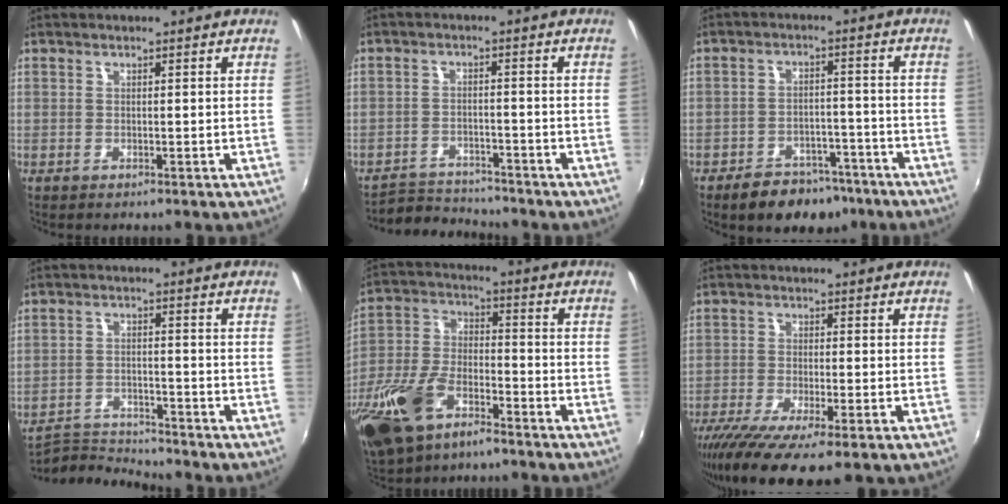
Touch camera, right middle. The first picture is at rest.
{"total": 6.6, "force": [-6.5, 1.2, 0.0], "torque": [-0.022, 0.008, -0.115]}
{"total": 10.5, "force": [-7.7, 5.8, 4.3], "torque": [-0.094, 0.013, -0.100]}
{"total": 6.6, "force": [-6.6, 0.4, -0.1], "torque": [-0.023, 0.008, -0.125]}
{"total": 18.3, "force": [-10.7, 8.7, 12.0], "torque": [-0.274, -0.029, -0.199]}
{"total": 13.6, "force": [-8.8, 3.1, 9.8], "torque": [-0.195, -0.055, -0.145]}